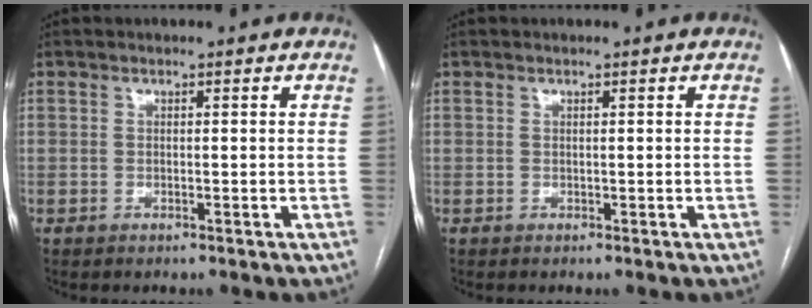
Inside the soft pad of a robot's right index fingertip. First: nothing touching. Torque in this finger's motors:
{"motor_torque": [0.32, 0.02, -0.04, -0.01]}